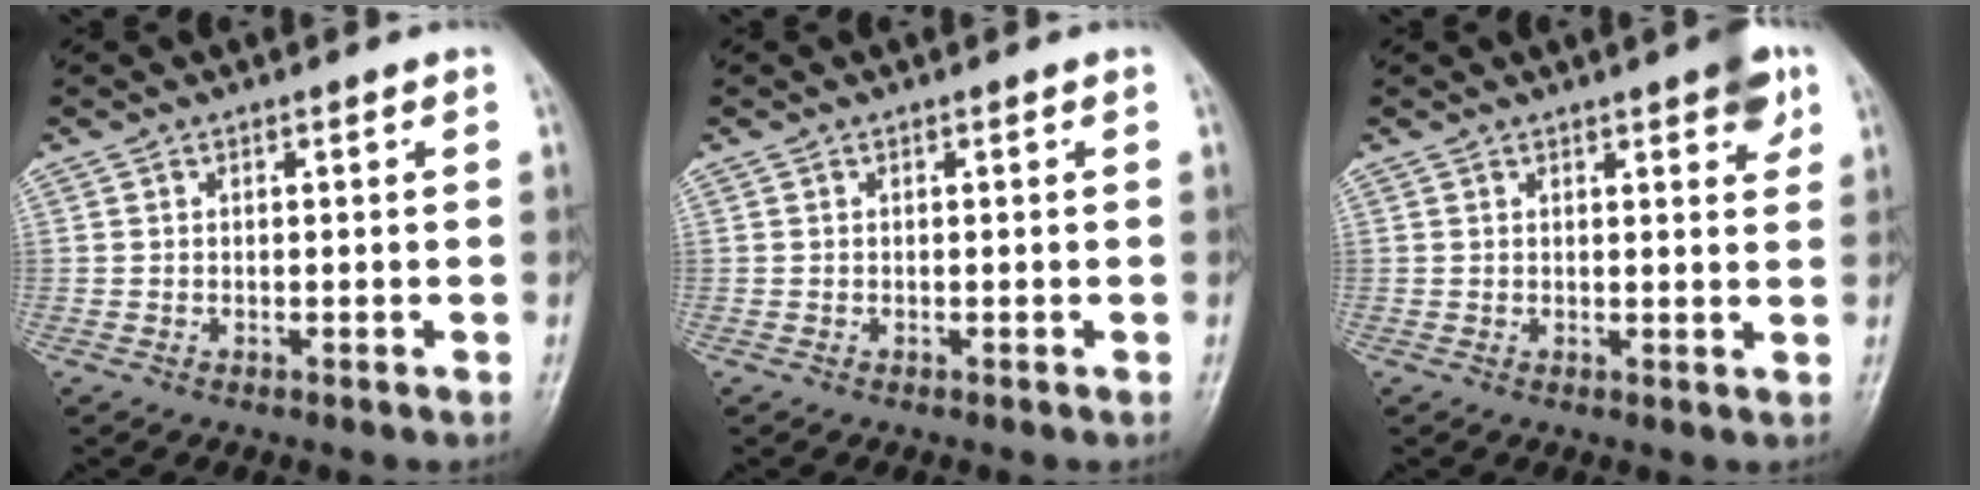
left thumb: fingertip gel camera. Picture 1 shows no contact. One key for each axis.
{"total": 0.0}
{"total": 5.2, "fx": 3.0, "fy": 1.6, "fz": 4.0, "tx": -0.038, "ty": -0.011, "tz": 0.032}